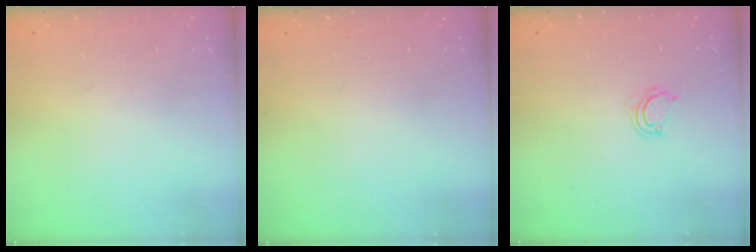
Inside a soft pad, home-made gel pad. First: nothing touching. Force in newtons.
{"total": 0.0}
{"total": 3.7, "press": 3.7, "slide": 0.3}